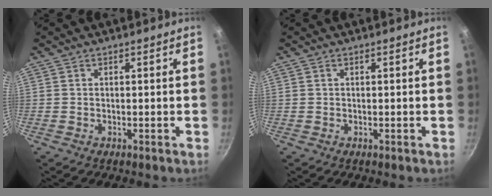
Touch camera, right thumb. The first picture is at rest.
{"total": 0.0}